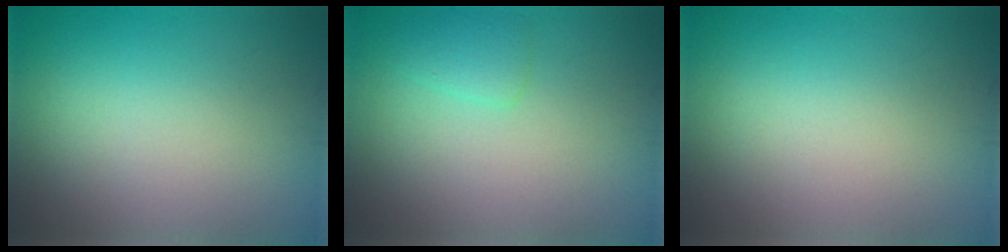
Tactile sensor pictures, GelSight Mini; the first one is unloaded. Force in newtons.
{"total": 1.5, "press": 1.5, "slide": 0.1}
{"total": 0.0}